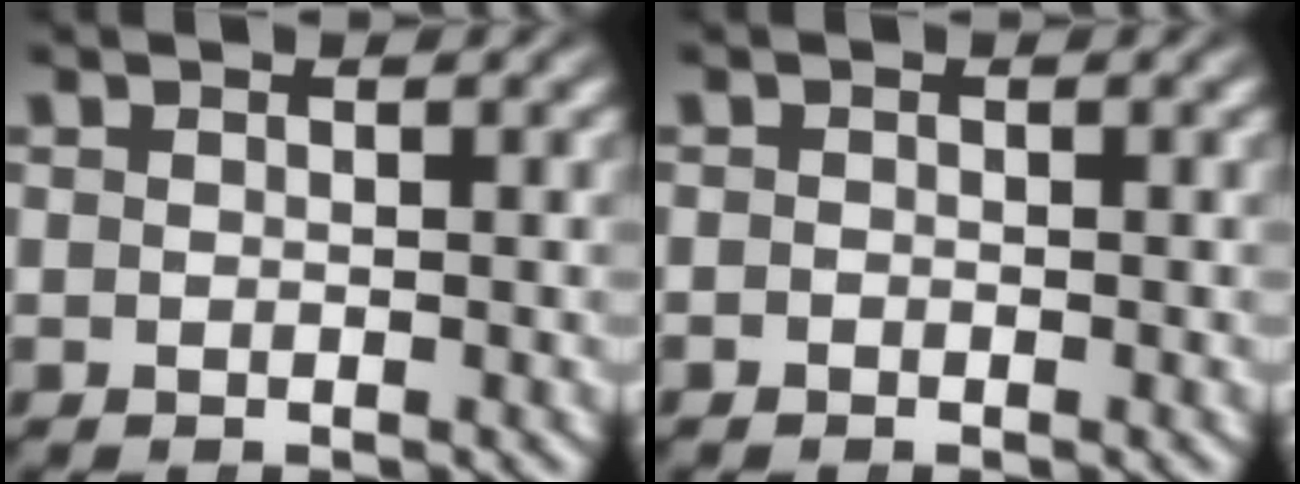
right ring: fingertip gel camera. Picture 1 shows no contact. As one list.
[{"total": 0.6, "force": [-0.6, 0.2, -0.2], "torque": [0.008, -0.005, -0.008]}]